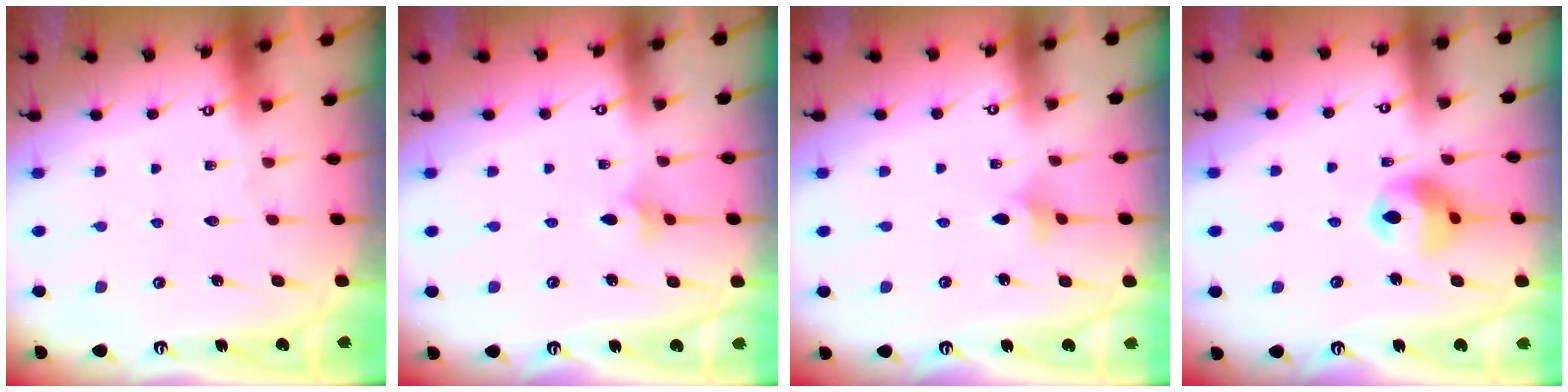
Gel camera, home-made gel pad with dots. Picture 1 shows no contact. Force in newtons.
{"total": 3.0, "press": 2.9, "slide": 0.8}
{"total": 1.9, "press": 1.8, "slide": 0.5}
{"total": 11.0, "press": 10.9, "slide": 1.9}